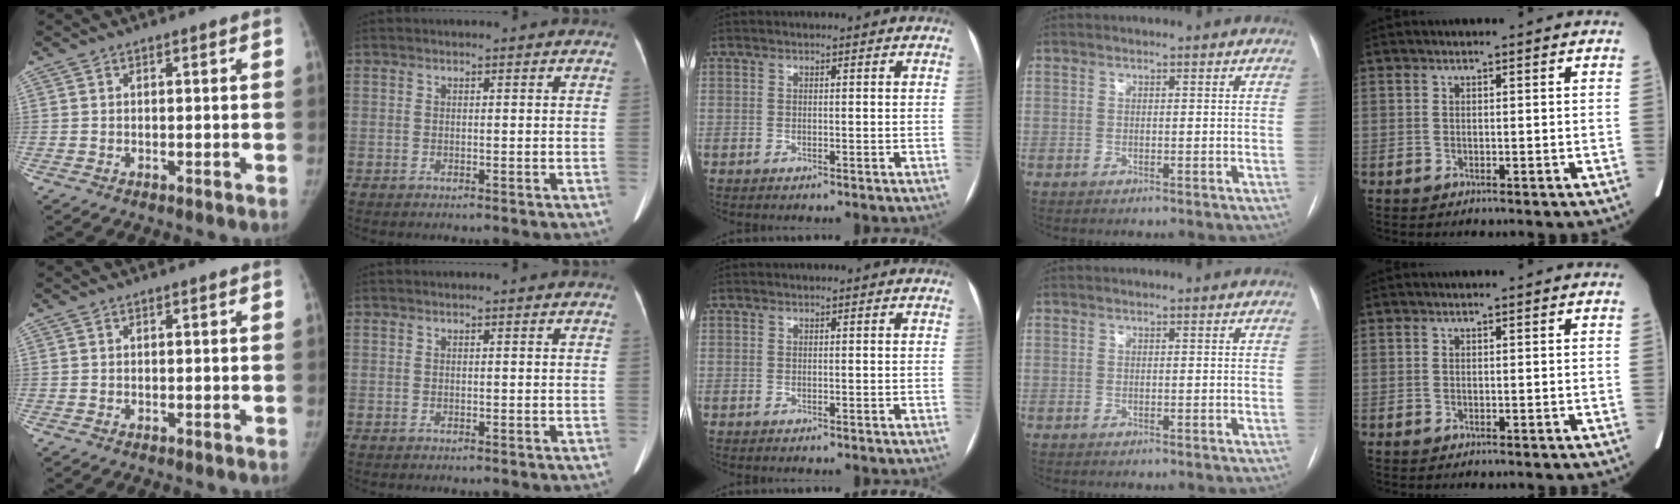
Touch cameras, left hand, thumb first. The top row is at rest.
{}